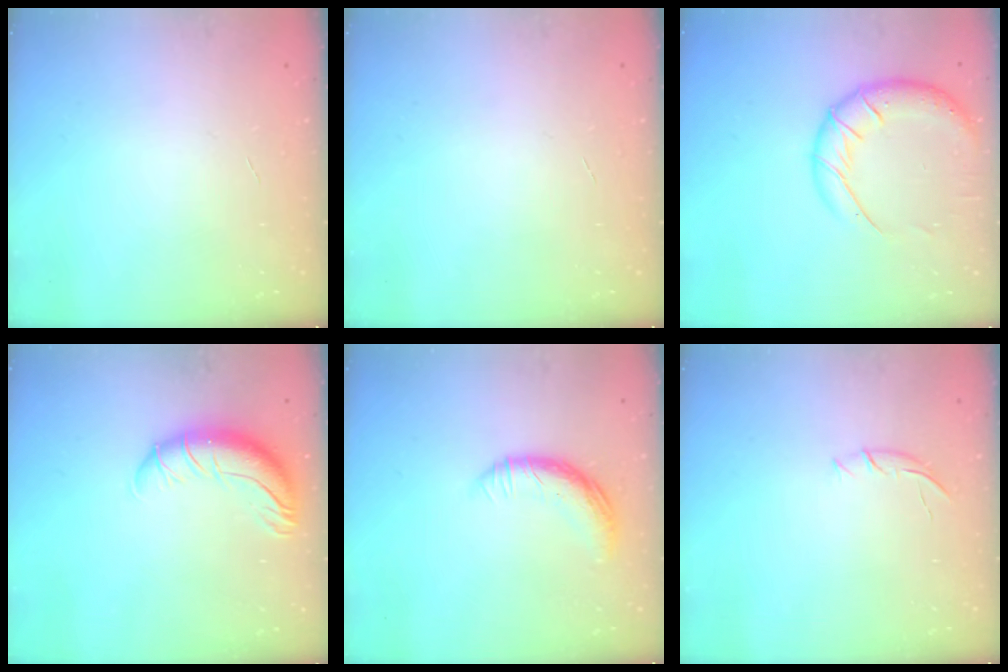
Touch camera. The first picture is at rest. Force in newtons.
{"total": 0.0}
{"total": 15.9, "press": 15.5, "slide": 3.4}
{"total": 11.6, "press": 11.2, "slide": 3.0}
{"total": 11.0, "press": 10.9, "slide": 1.5}
{"total": 6.3, "press": 6.2, "slide": 1.0}